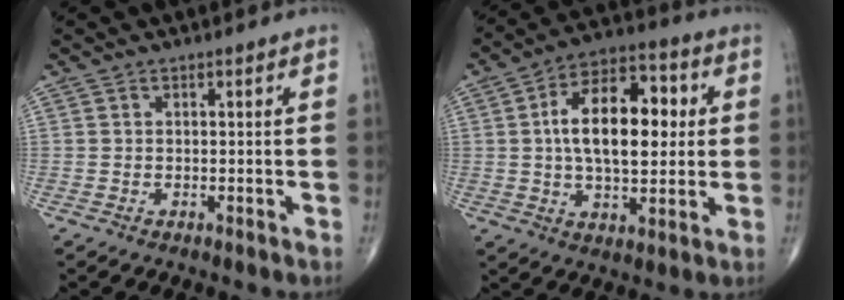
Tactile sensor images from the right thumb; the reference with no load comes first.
{"total": 17.3, "force": [2.1, 9.2, 14.5], "torque": [-0.216, 0.018, 0.029]}